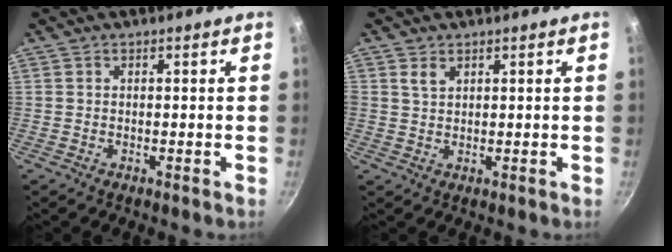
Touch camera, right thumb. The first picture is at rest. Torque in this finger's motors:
{"motor_torque": [-0.07, 0.09, 0.07, 0.02, 0.23]}